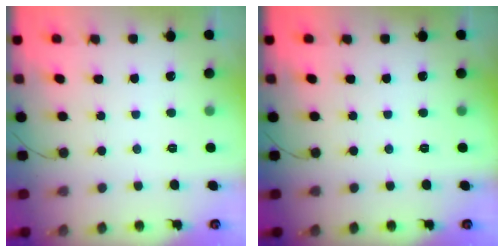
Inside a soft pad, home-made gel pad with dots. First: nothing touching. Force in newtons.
{"total": 0.0}